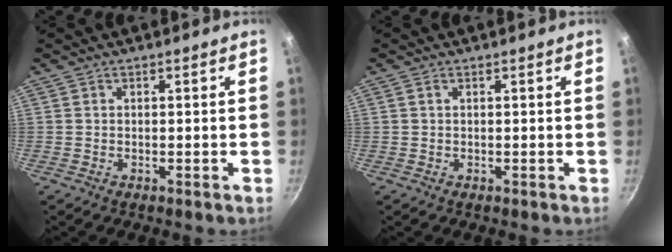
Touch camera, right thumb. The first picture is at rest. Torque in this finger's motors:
{"motor_torque": [0.04, -0.08, -0.29, 0.25, -0.07]}